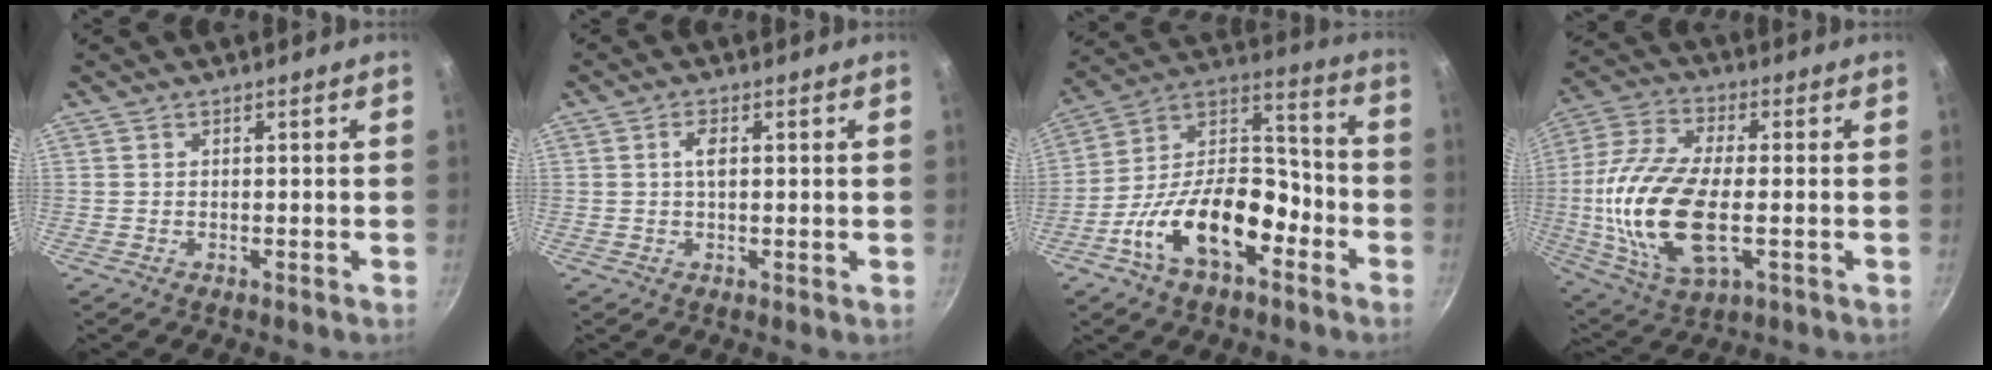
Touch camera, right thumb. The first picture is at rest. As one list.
[{"total": 1.6, "force": [0.5, 0.1, 1.5], "torque": [-0.030, 0.001, 0.008]}, {"total": 19.8, "force": [-9.1, 10.6, 14.1], "torque": [-0.207, 0.072, -0.170]}, {"total": 19.6, "force": [-2.1, 9.3, 17.1], "torque": [-0.353, 0.003, -0.046]}]